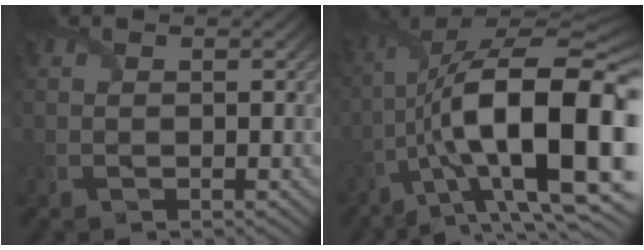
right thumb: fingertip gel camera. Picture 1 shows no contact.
{"total": 19.1, "force": [-5.0, 6.5, 17.2], "torque": [-0.293, 0.003, -0.081]}